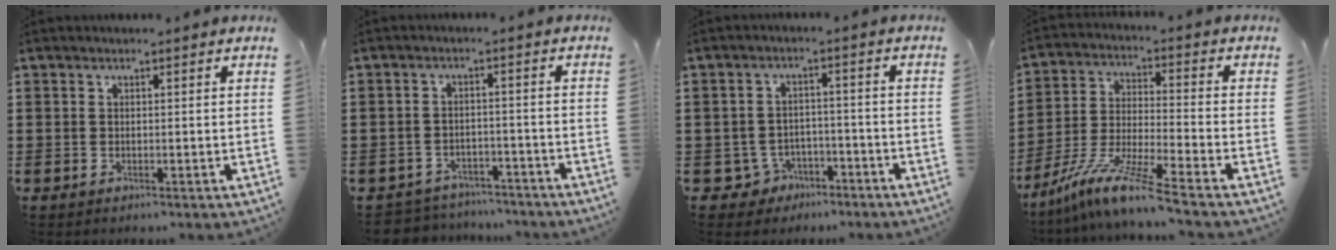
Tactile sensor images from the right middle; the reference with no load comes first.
{"total": 3.6, "force": [-3.6, 0.5, -0.4], "torque": [-0.003, -0.001, -0.078]}
{"total": 3.9, "force": [-3.2, 2.2, 0.7], "torque": [-0.037, 0.002, -0.068]}
{"total": 10.1, "force": [-8.3, -0.4, 5.7], "torque": [-0.126, -0.009, -0.168]}